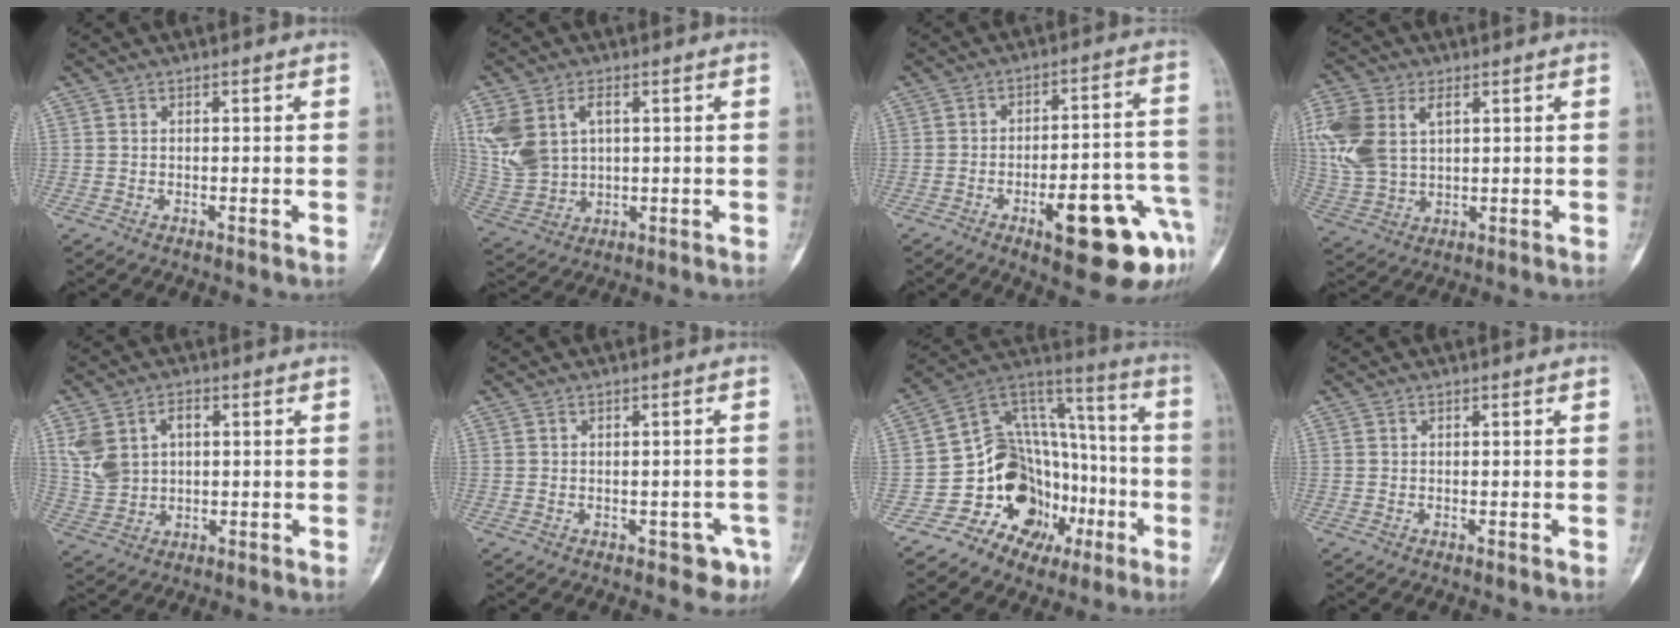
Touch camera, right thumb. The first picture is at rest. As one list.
[{"total": 11.2, "force": [3.2, 7.5, 7.7], "torque": [-0.160, 0.006, 0.076]}, {"total": 17.3, "force": [-7.9, 5.1, 14.5], "torque": [-0.145, 0.051, -0.096]}, {"total": 14.2, "force": [4.1, 9.0, 10.1], "torque": [-0.233, 0.006, 0.085]}, {"total": 8.6, "force": [2.2, 6.2, 5.5], "torque": [-0.094, 0.011, 0.051]}, {"total": 3.7, "force": [-1.8, 2.4, 2.3], "torque": [-0.009, 0.012, -0.015]}, {"total": 21.7, "force": [-8.0, 15.9, 12.4], "torque": [-0.129, 0.113, -0.125]}, {"total": 0.0}]